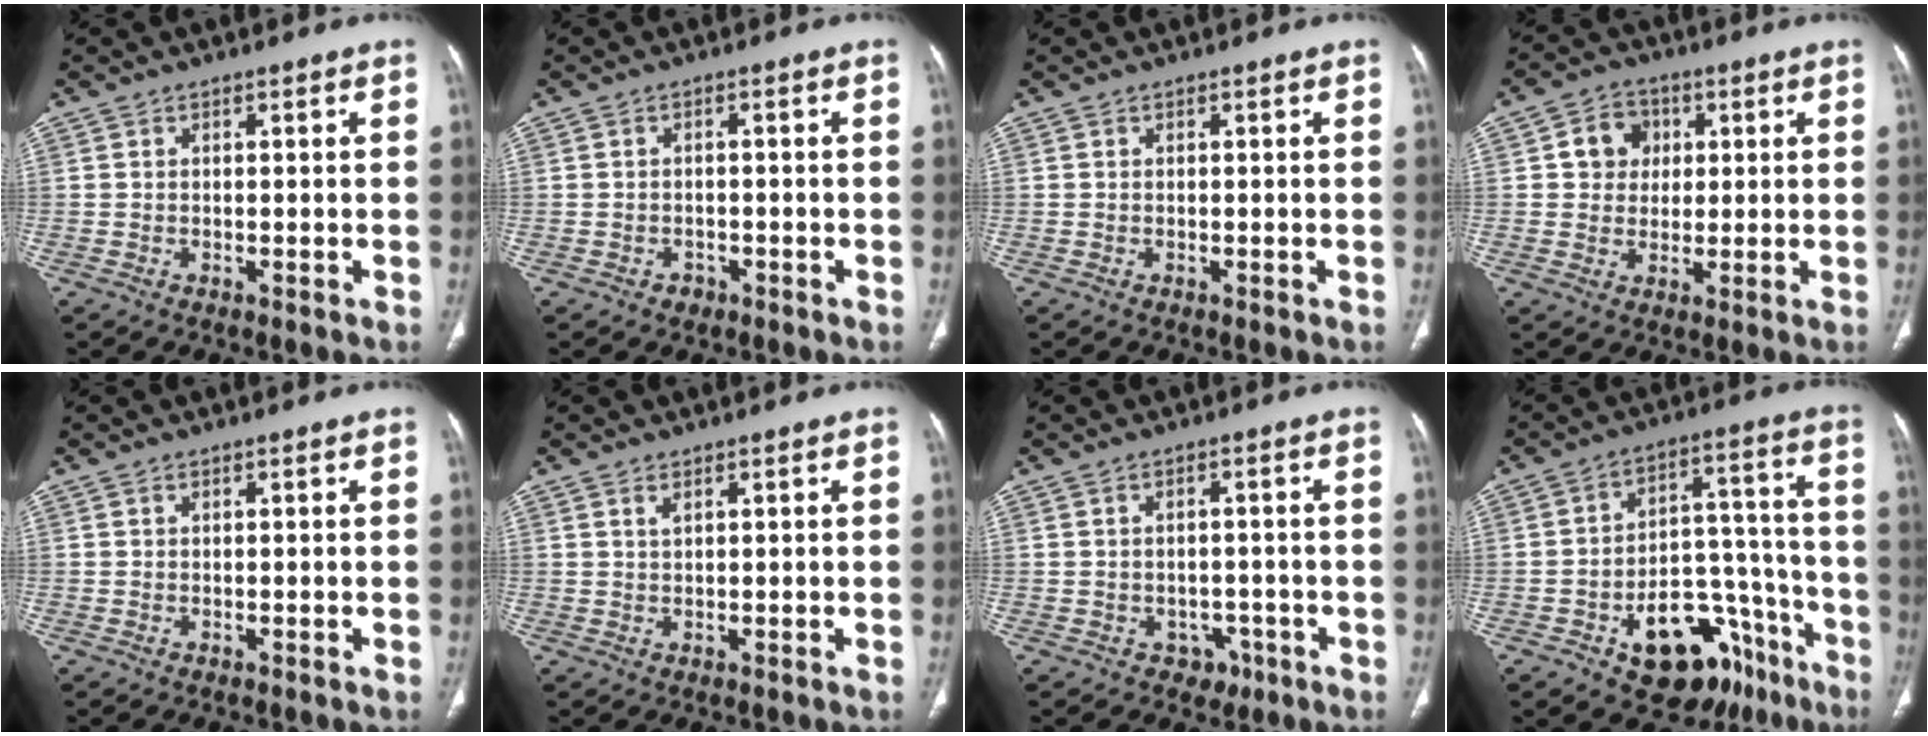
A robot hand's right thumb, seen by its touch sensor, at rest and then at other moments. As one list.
[{"total": 1.8, "force": [-1.0, 1.4, 0.5], "torque": [-0.006, 0.008, -0.012]}, {"total": 0.0}, {"total": 6.8, "force": [1.5, 6.0, 2.9], "torque": [-0.012, 0.001, 0.021]}, {"total": 0.0}, {"total": 1.3, "force": [0.8, 0.5, 0.8], "torque": [-0.017, 0.000, 0.018]}, {"total": 3.5, "force": [-1.6, 2.8, 1.3], "torque": [0.002, 0.012, -0.016]}, {"total": 18.8, "force": [-10.6, 11.0, 10.9], "torque": [-0.096, 0.096, -0.146]}]